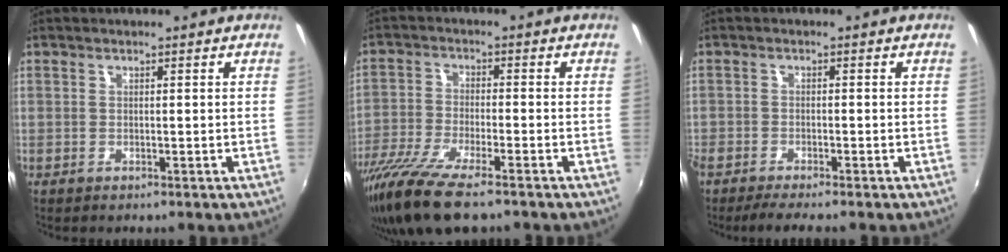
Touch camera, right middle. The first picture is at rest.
{"total": 13.2, "force": [-9.7, 2.6, 8.6], "torque": [-0.193, -0.050, -0.185]}
{"total": 4.1, "force": [-3.6, 0.1, 1.9], "torque": [-0.056, -0.018, -0.066]}